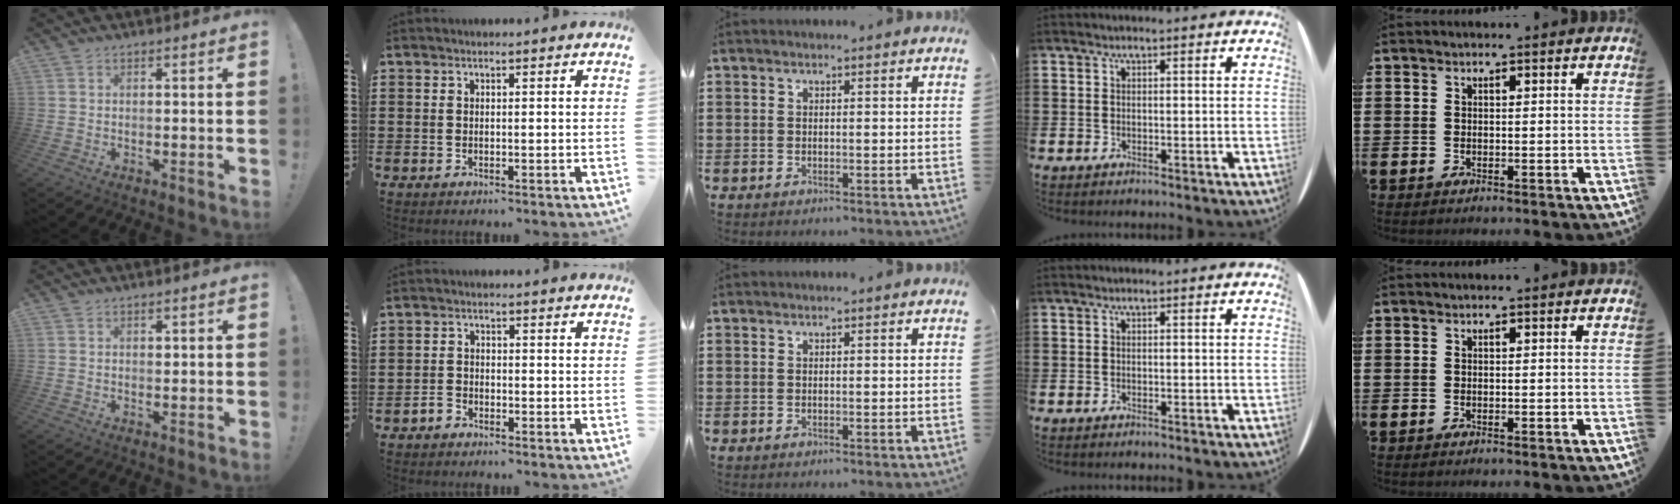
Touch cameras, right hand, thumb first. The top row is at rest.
{"thumb": {"total": 0.6, "force": [0.4, 0.4, 0.1], "torque": [0.004, -0.002, 0.007]}, "index": {"total": 1.6, "force": [-1.3, 0.9, 0.4], "torque": [-0.011, 0.003, -0.027]}}